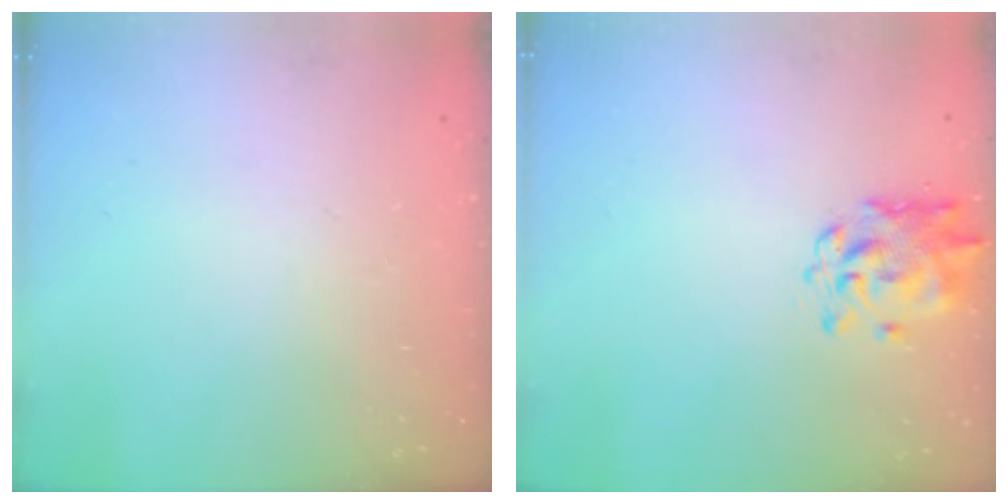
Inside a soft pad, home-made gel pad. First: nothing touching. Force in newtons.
{"total": 1.2, "press": 1.2, "slide": 0.1}